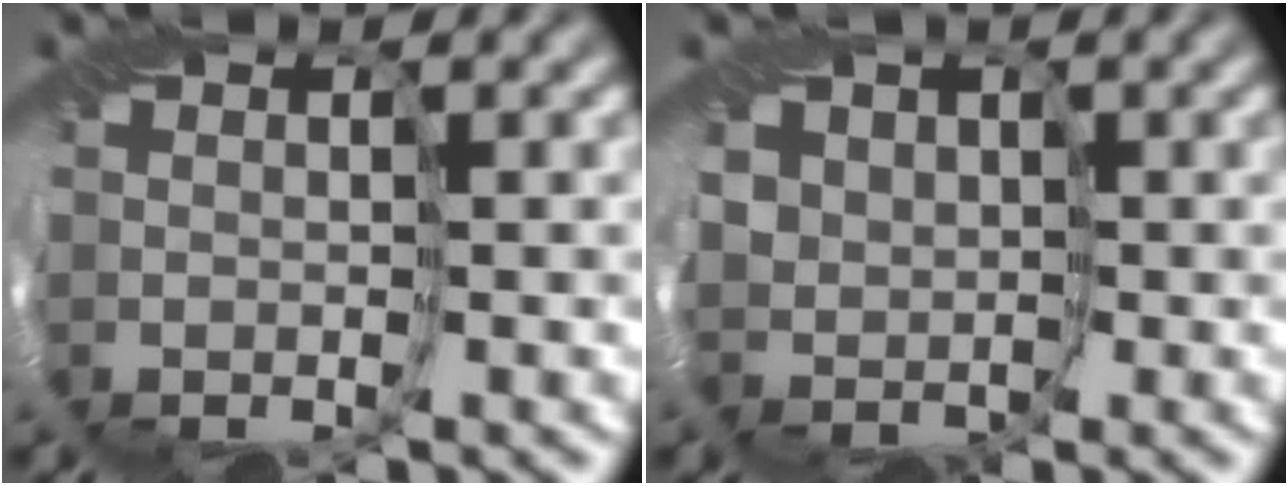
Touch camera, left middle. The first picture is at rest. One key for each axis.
{"total": 3.0, "fx": 0.7, "fy": 2.8, "fz": 0.7, "tx": -0.022, "ty": 0.001, "tz": 0.012}